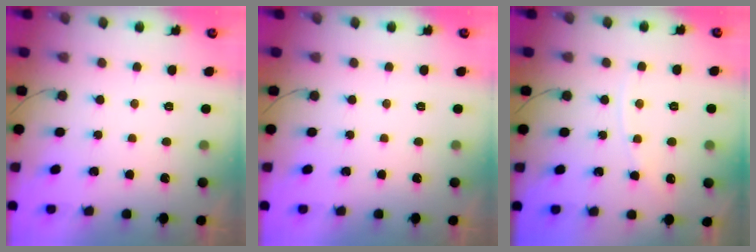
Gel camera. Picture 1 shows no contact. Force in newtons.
{"total": 0.0}
{"total": 3.1, "press": 3.1, "slide": 0.5}